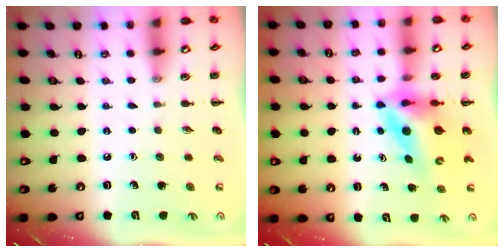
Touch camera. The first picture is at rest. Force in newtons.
{"total": 8.3, "press": 7.9, "slide": 2.6}